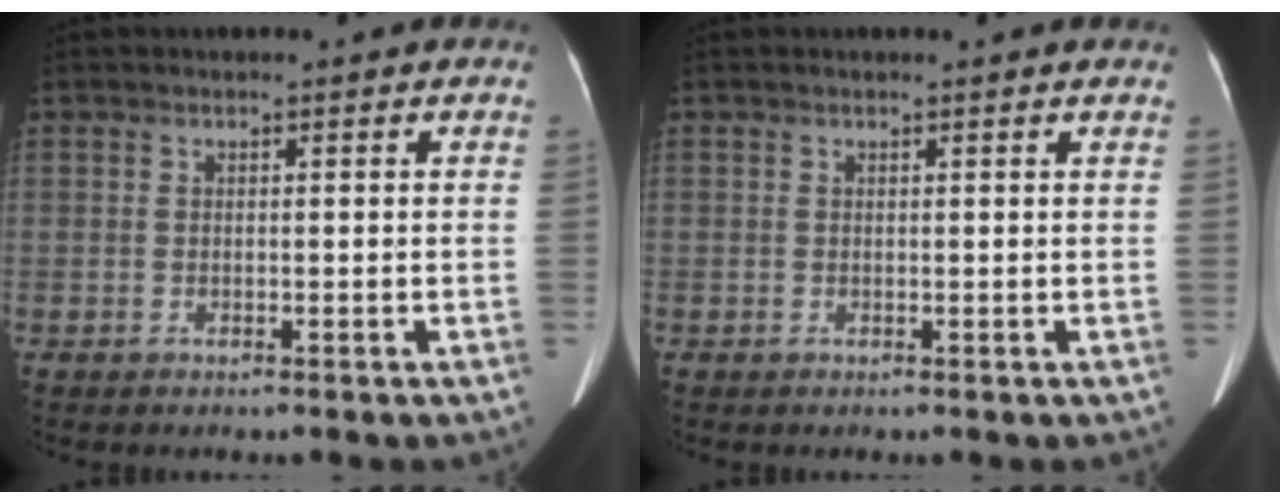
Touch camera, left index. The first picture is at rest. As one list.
[{"total": 0.8, "force": [0.7, 0.3, 0.1], "torque": [-0.009, 0.009, 0.000]}]